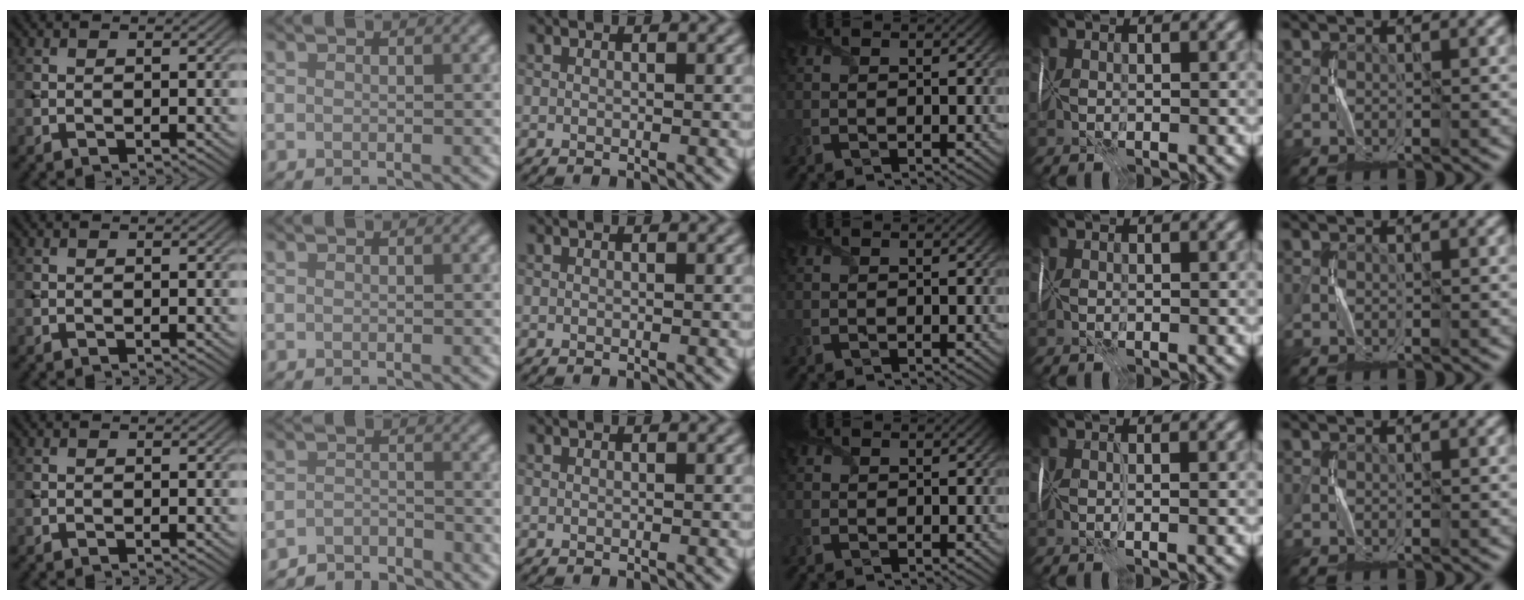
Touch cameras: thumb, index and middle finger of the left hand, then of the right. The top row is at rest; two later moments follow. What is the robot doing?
{"motion": "fold", "object": "wrapping paper"}